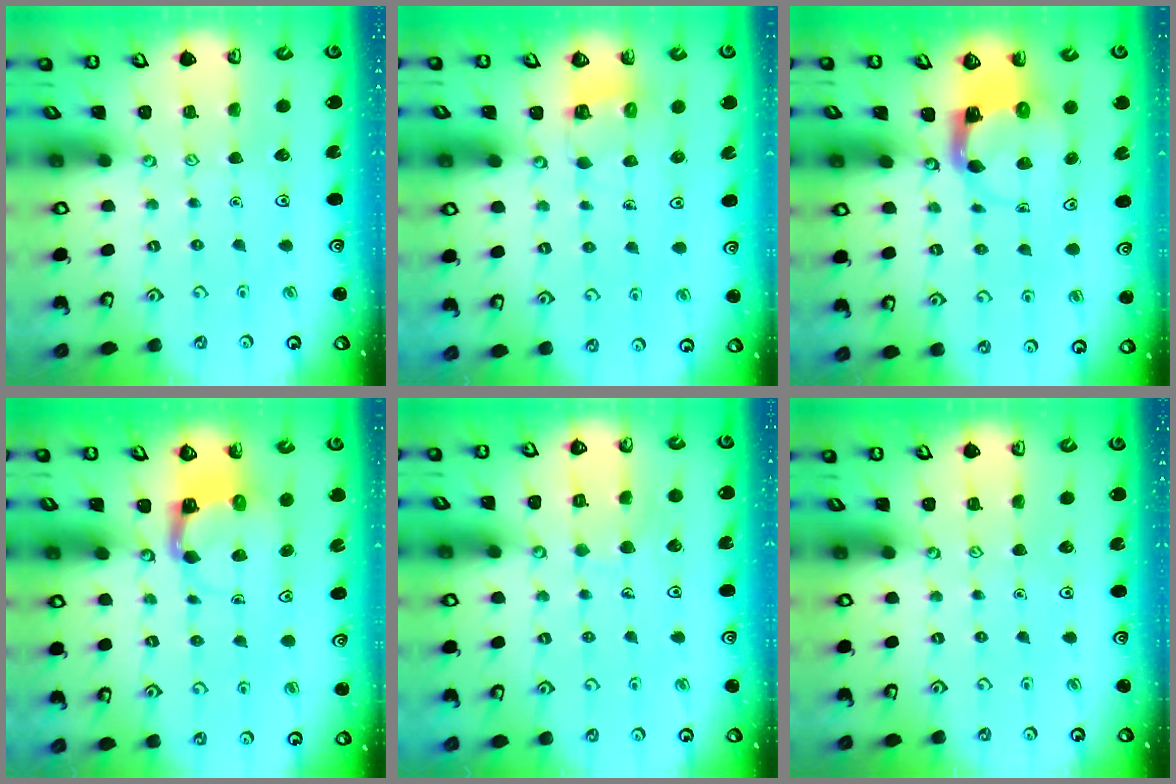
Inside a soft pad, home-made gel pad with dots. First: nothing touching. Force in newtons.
{"total": 3.7, "press": 3.7, "slide": 0.1}
{"total": 3.9, "press": 3.8, "slide": 0.6}
{"total": 3.9, "press": 3.9, "slide": 0.2}
{"total": 5.1, "press": 5.1, "slide": 0.3}
{"total": 0.0}